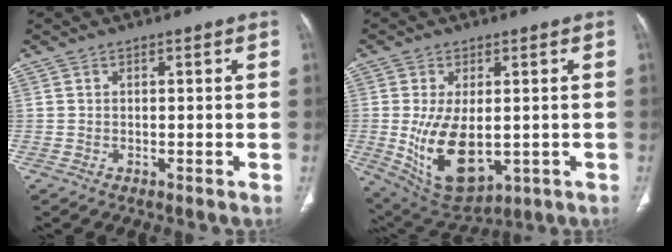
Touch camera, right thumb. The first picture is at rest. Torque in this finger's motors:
{"motor_torque": [-0.36, 1.19, 0.83, 0.72, 0.46]}